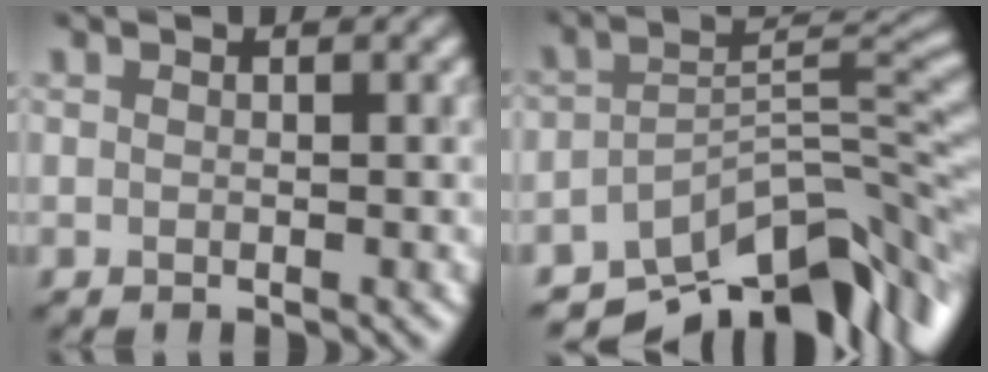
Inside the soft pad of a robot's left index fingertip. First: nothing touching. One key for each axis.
{"total": 10.8, "fx": -8.0, "fy": 4.1, "fz": 5.9, "tx": -0.074, "ty": -0.004, "tz": -0.132}